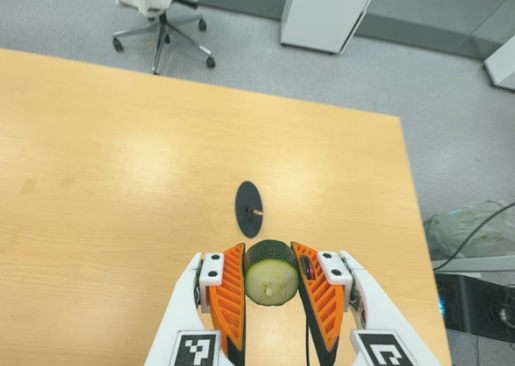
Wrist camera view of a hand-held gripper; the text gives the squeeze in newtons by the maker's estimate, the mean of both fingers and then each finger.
{"total": 10.9, "left": 9.8, "right": 11.9}